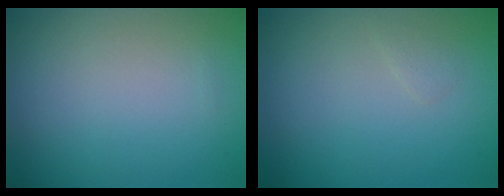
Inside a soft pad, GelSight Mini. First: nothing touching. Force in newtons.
{"total": 0.5, "press": 0.5, "slide": 0.0}